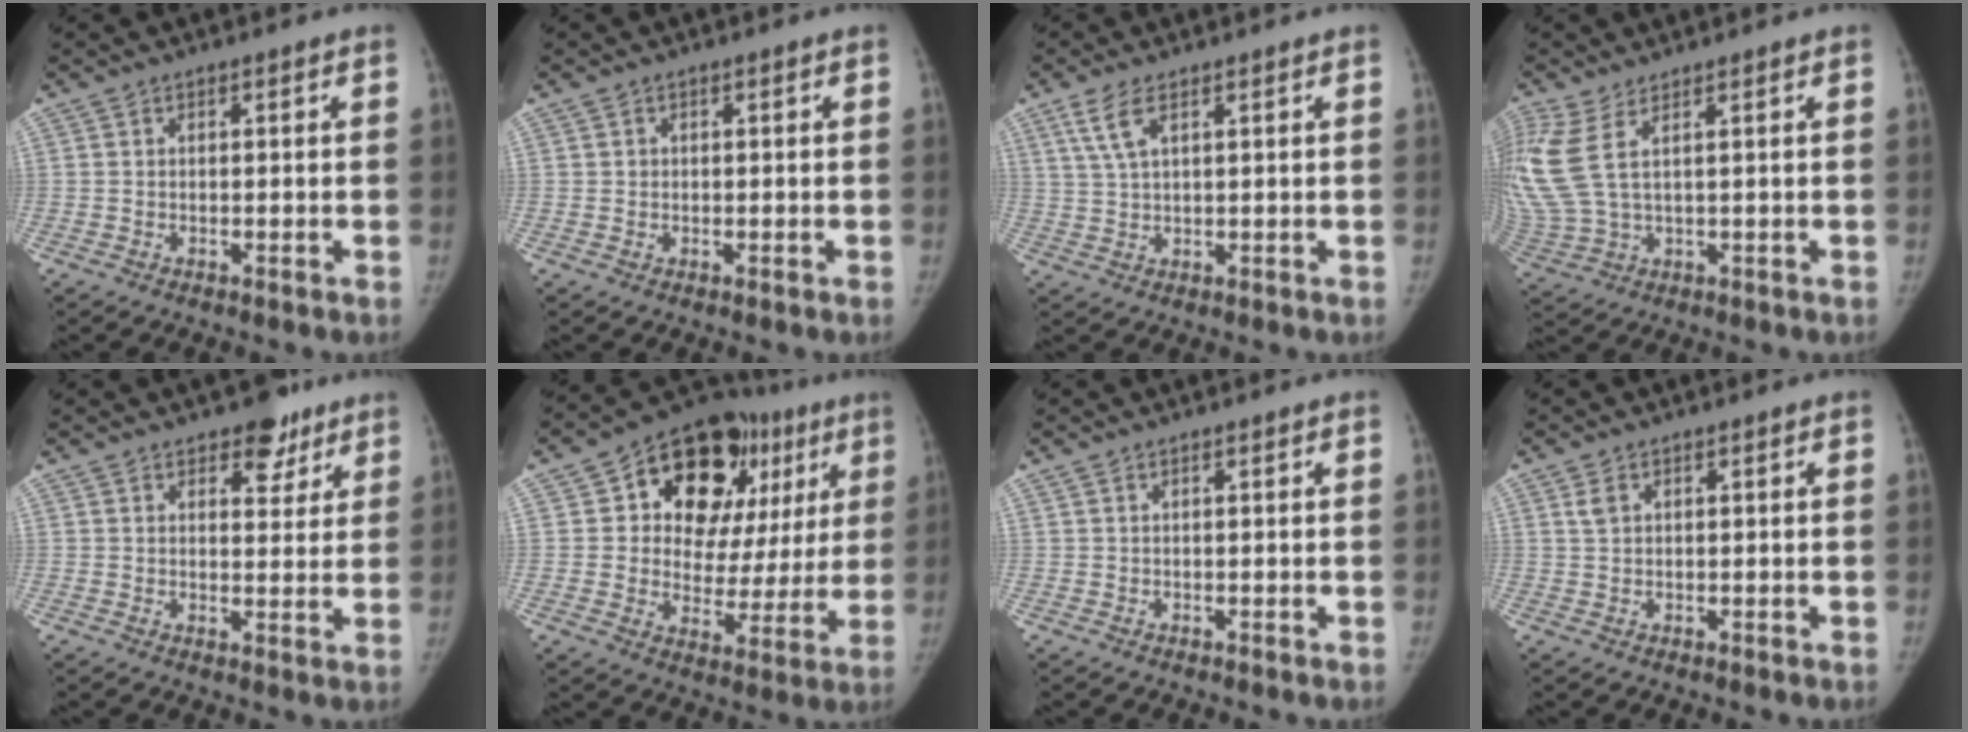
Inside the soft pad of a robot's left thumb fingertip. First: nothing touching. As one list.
[{"total": 0.8, "force": [-0.1, 0.8, 0.0], "torque": [0.009, 0.000, -0.001]}, {"total": 5.1, "force": [2.6, 2.0, 3.9], "torque": [-0.087, 0.000, 0.057]}, {"total": 11.1, "force": [3.9, 4.8, 9.2], "torque": [-0.259, -0.005, 0.092]}, {"total": 6.3, "force": [4.2, 3.6, 3.0], "torque": [-0.004, -0.021, 0.056]}, {"total": 23.6, "force": [9.1, 15.2, 15.6], "torque": [-0.154, 0.013, 0.131]}, {"total": 0.0}, {"total": 1.6, "force": [0.6, 1.0, 1.1], "torque": [-0.021, 0.004, 0.014]}]